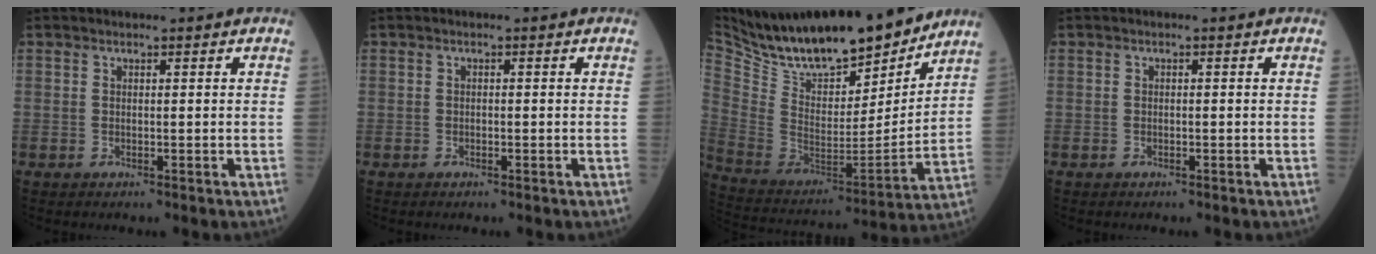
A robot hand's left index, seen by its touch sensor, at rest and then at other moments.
{"total": 0.0}
{"total": 23.0, "force": [19.8, 5.9, 10.1], "torque": [-0.194, -0.021, 0.328]}
{"total": 0.0}